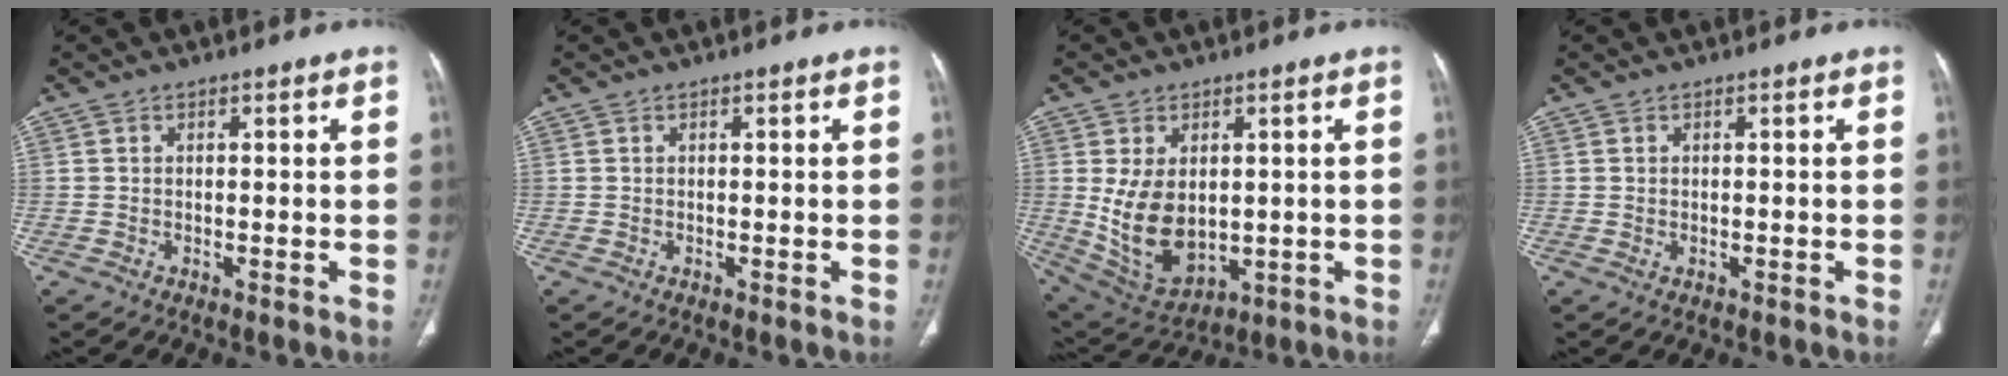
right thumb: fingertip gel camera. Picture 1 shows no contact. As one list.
[{"total": 0.0}, {"total": 12.4, "force": [0.3, 8.0, 9.4], "torque": [-0.157, -0.010, 0.037]}, {"total": 0.6, "force": [0.0, 0.4, 0.4], "torque": [-0.012, 0.003, 0.003]}]